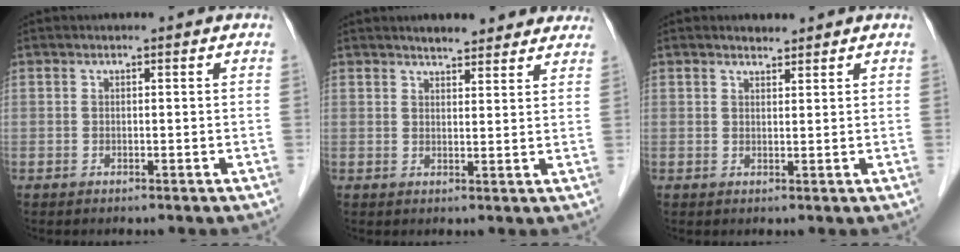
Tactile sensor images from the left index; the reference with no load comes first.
{"total": 7.1, "force": [6.4, 1.8, 2.6], "torque": [-0.026, 0.012, 0.077]}
{"total": 1.4, "force": [1.3, 0.4, 0.2], "torque": [-0.011, 0.000, 0.024]}